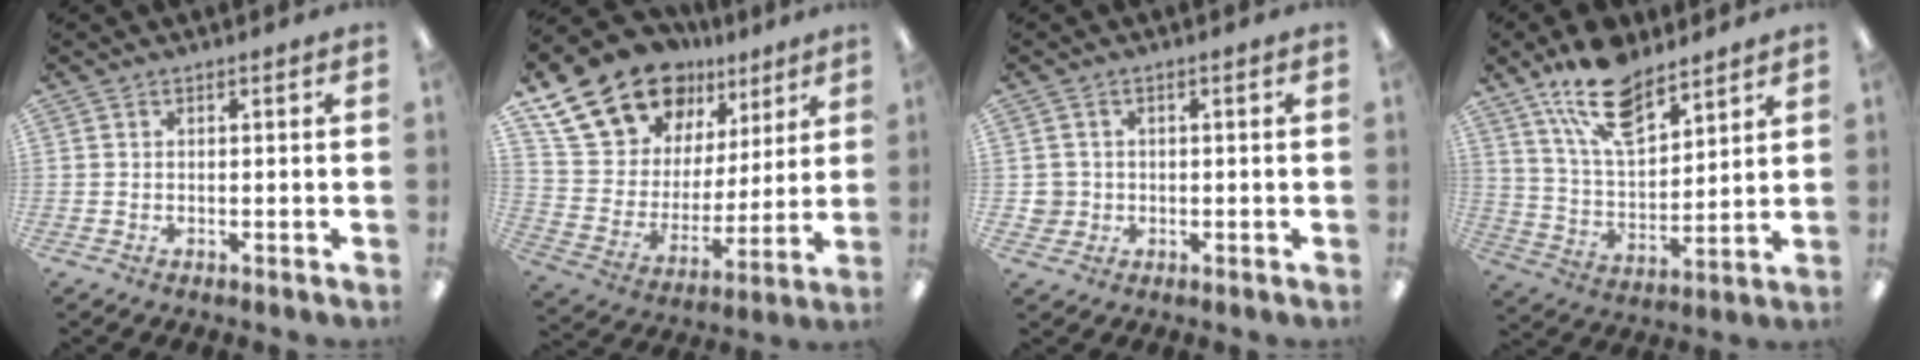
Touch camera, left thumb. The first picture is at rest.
{"total": 21.6, "force": [14.9, 13.0, 8.8], "torque": [-0.164, -0.083, 0.283]}
{"total": 3.2, "force": [-0.1, 3.2, 0.3], "torque": [-0.011, 0.007, -0.002]}
{"total": 15.8, "force": [11.3, 7.1, 8.4], "torque": [-0.154, -0.052, 0.204]}